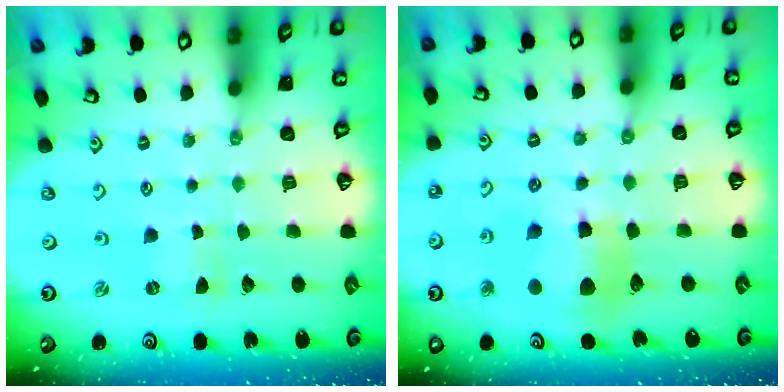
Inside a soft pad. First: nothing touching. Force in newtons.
{"total": 11.5, "press": 11.4, "slide": 1.6}